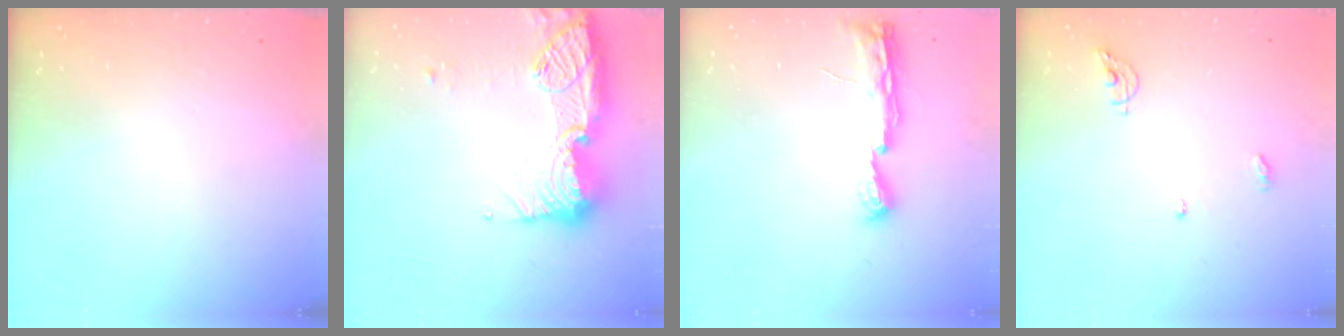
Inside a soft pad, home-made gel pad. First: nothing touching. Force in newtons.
{"total": 21.5, "press": 20.4, "slide": 6.7}
{"total": 8.9, "press": 8.5, "slide": 2.3}
{"total": 6.3, "press": 6.3, "slide": 0.2}